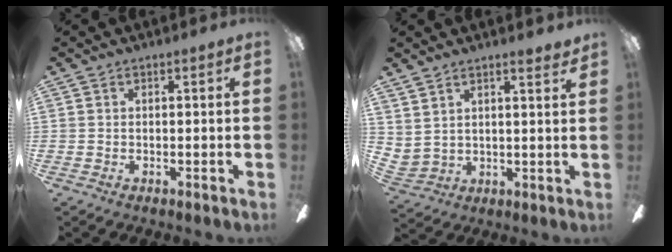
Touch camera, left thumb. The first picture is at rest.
{"total": 4.8, "force": [4.5, 1.5, 0.9], "torque": [-0.024, -0.024, 0.085]}